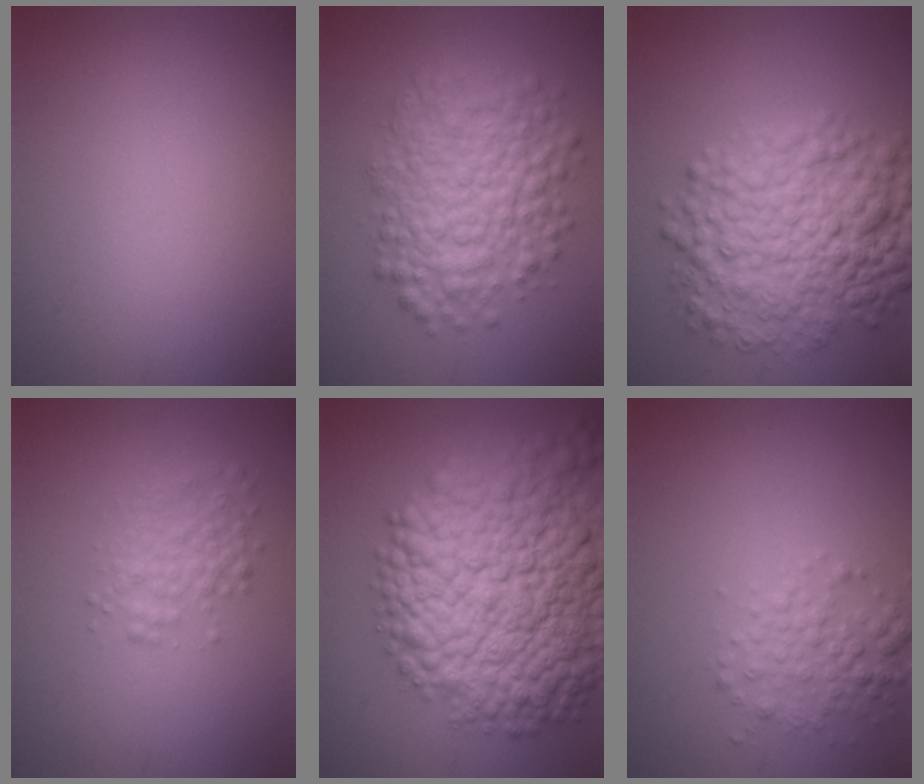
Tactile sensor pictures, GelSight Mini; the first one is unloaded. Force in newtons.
{"total": 7.4, "press": 7.4, "slide": 0.1}
{"total": 8.6, "press": 8.6, "slide": 0.0}
{"total": 2.6, "press": 2.6, "slide": 0.1}
{"total": 17.1, "press": 17.1, "slide": 0.8}
{"total": 2.7, "press": 2.7, "slide": 0.0}